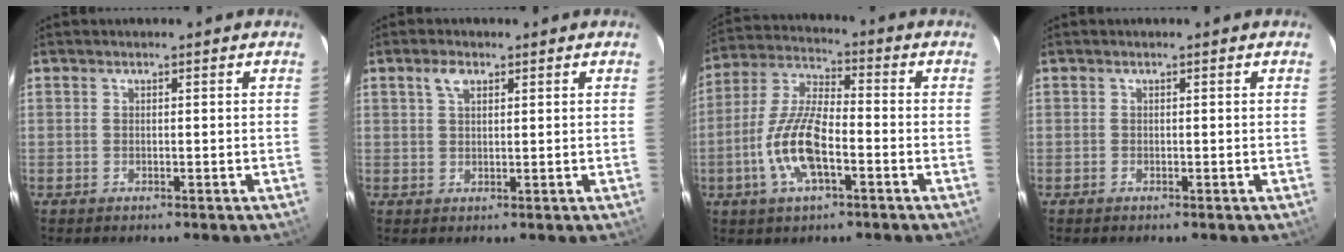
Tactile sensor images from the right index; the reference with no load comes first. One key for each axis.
{"total": 2.6, "fx": 1.4, "fy": 1.3, "fz": 1.8, "tx": -0.034, "ty": 0.007, "tz": 0.026}
{"total": 12.7, "fx": -4.3, "fy": 4.5, "fz": 11.1, "tx": -0.239, "ty": 0.000, "tz": -0.084}
{"total": 0.0}